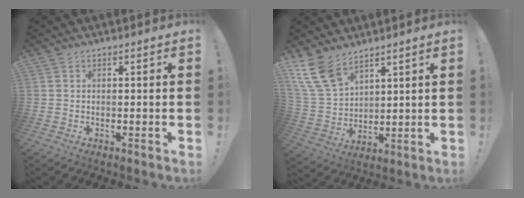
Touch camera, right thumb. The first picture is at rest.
{"total": 12.3, "force": [8.9, 6.3, 5.8], "torque": [-0.134, -0.048, 0.175]}